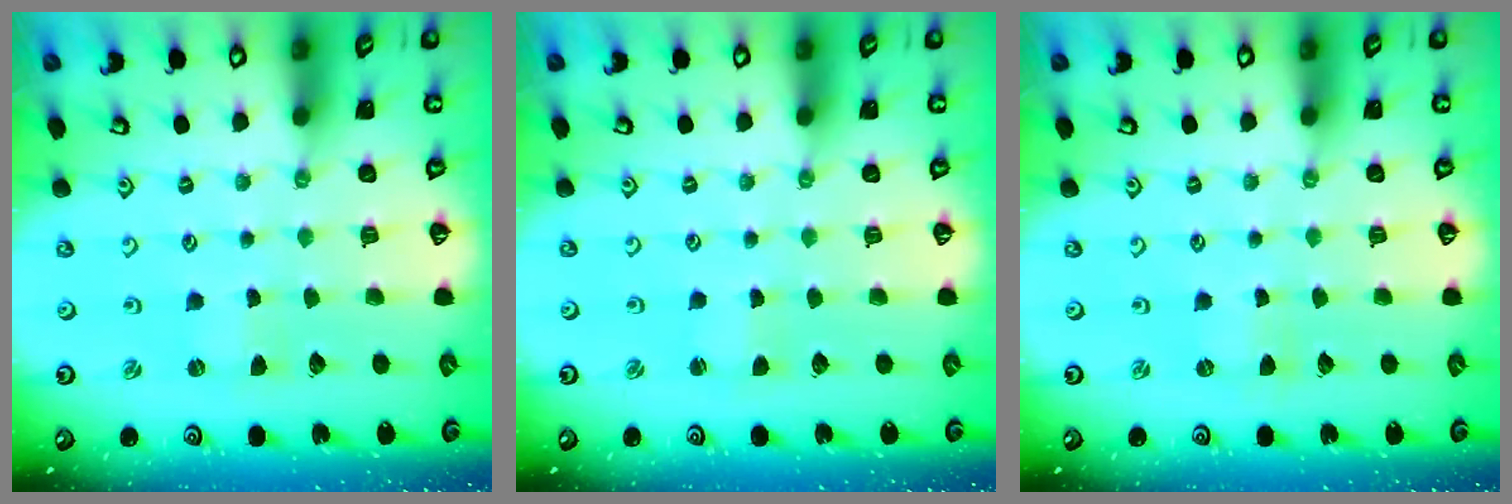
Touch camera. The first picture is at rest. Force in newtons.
{"total": 1.1, "press": 1.1, "slide": 0.1}
{"total": 0.0}